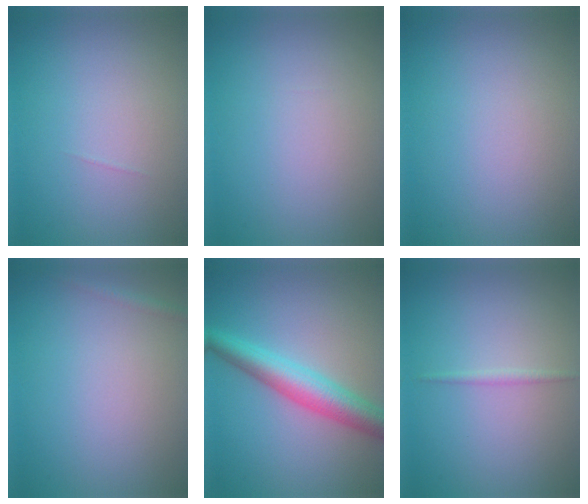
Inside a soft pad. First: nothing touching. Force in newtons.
{"total": 0.0}
{"total": 0.0}
{"total": 0.8, "press": 0.8, "slide": 0.0}
{"total": 5.1, "press": 5.1, "slide": 0.1}
{"total": 0.7, "press": 0.7, "slide": 0.0}